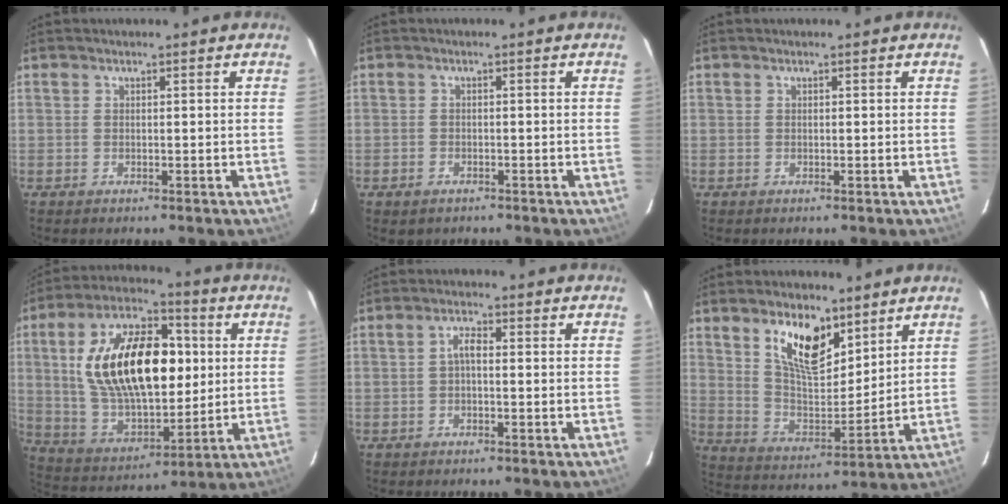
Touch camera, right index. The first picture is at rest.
{"total": 2.0, "force": [-1.2, 1.5, 0.6], "torque": [-0.015, 0.000, -0.017]}
{"total": 0.0}
{"total": 24.8, "force": [4.0, 13.2, 20.6], "torque": [-0.388, 0.027, 0.083]}
{"total": 2.2, "force": [-0.3, 0.9, 2.0], "torque": [-0.042, 0.011, -0.005]}
{"total": 12.8, "force": [7.6, 5.6, 8.6], "torque": [-0.151, 0.001, 0.147]}